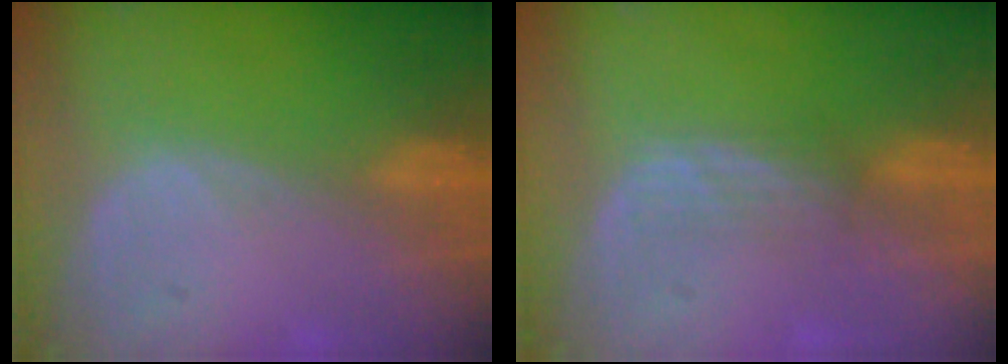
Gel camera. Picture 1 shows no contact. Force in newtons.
{"total": 2.3, "press": 2.2, "slide": 0.3}